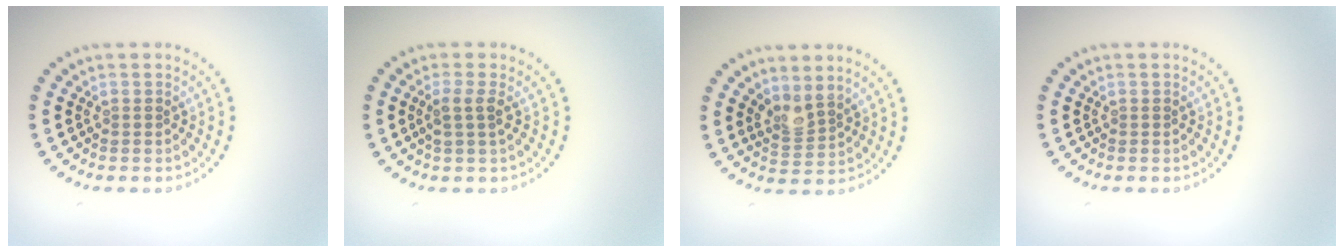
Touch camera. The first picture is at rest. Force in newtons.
{"total": 1.7, "press": 1.4, "slide": 0.9}
{"total": 2.1, "press": 1.6, "slide": 1.3}
{"total": 0.0}